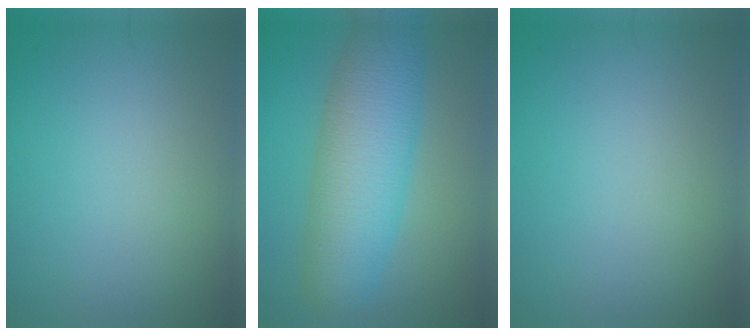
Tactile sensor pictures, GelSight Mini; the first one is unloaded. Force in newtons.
{"total": 8.4, "press": 8.4, "slide": 0.2}
{"total": 0.0}